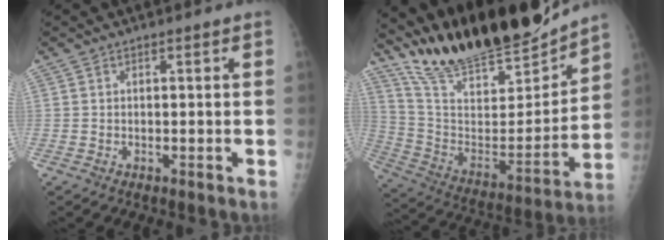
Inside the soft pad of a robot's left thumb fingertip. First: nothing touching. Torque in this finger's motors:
{"motor_torque": [0.31, 0.04, 1.34, -1.43, 0.11]}